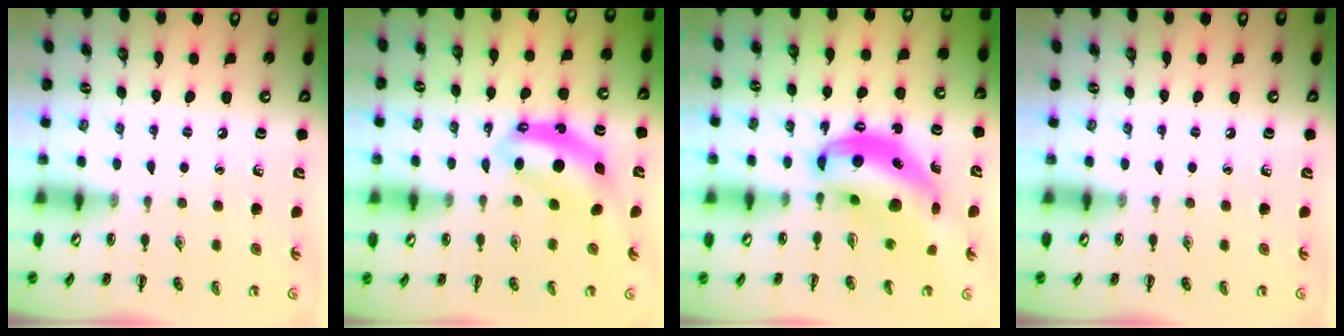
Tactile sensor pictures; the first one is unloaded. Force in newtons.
{"total": 6.8, "press": 6.8, "slide": 0.7}
{"total": 11.4, "press": 11.0, "slide": 2.9}
{"total": 0.0}